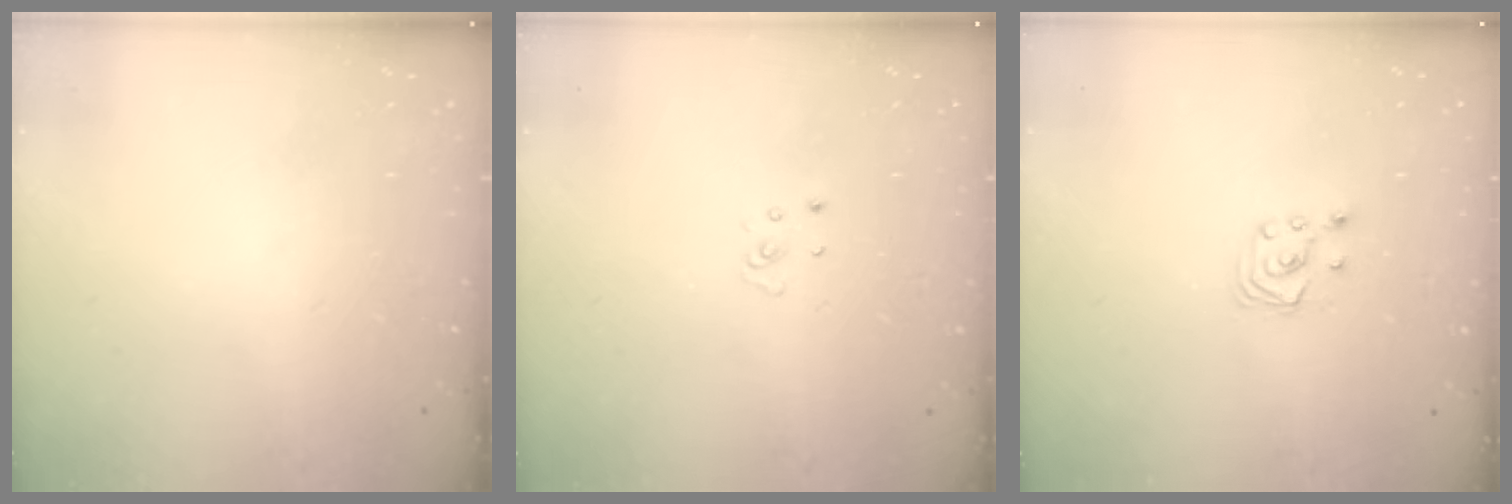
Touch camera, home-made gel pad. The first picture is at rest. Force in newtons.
{"total": 2.3, "press": 2.3, "slide": 0.2}
{"total": 2.7, "press": 2.7, "slide": 0.3}